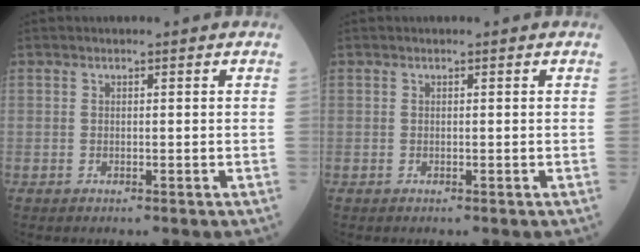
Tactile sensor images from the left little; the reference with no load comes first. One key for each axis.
{"total": 0.0}